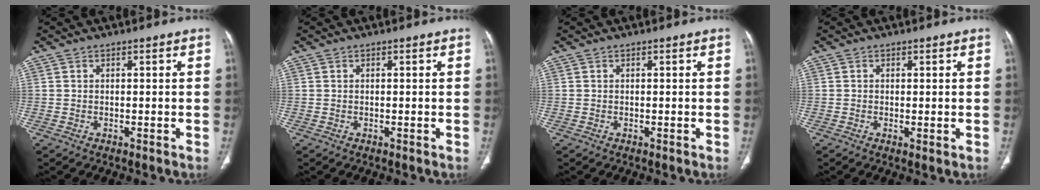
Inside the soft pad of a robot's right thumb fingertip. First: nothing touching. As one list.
[{"total": 0.0}, {"total": 0.0}, {"total": 0.9, "force": [-0.2, 0.3, 0.9], "torque": [-0.018, -0.006, -0.003]}]